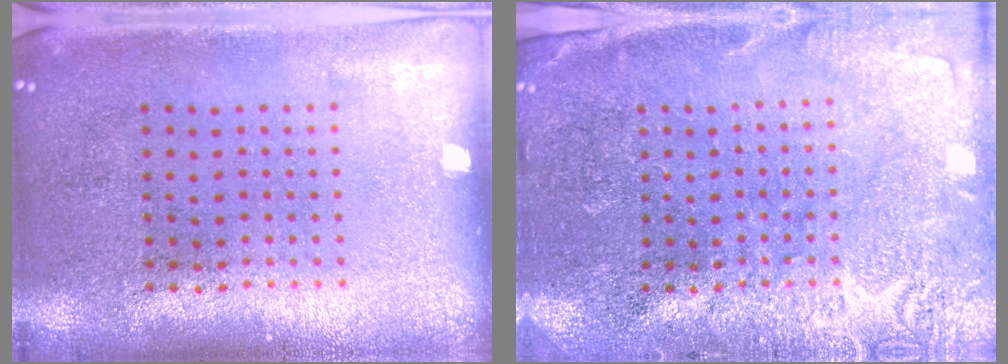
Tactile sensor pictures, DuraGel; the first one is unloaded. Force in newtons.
{"total": 2.8, "press": 2.8, "slide": 0.1}